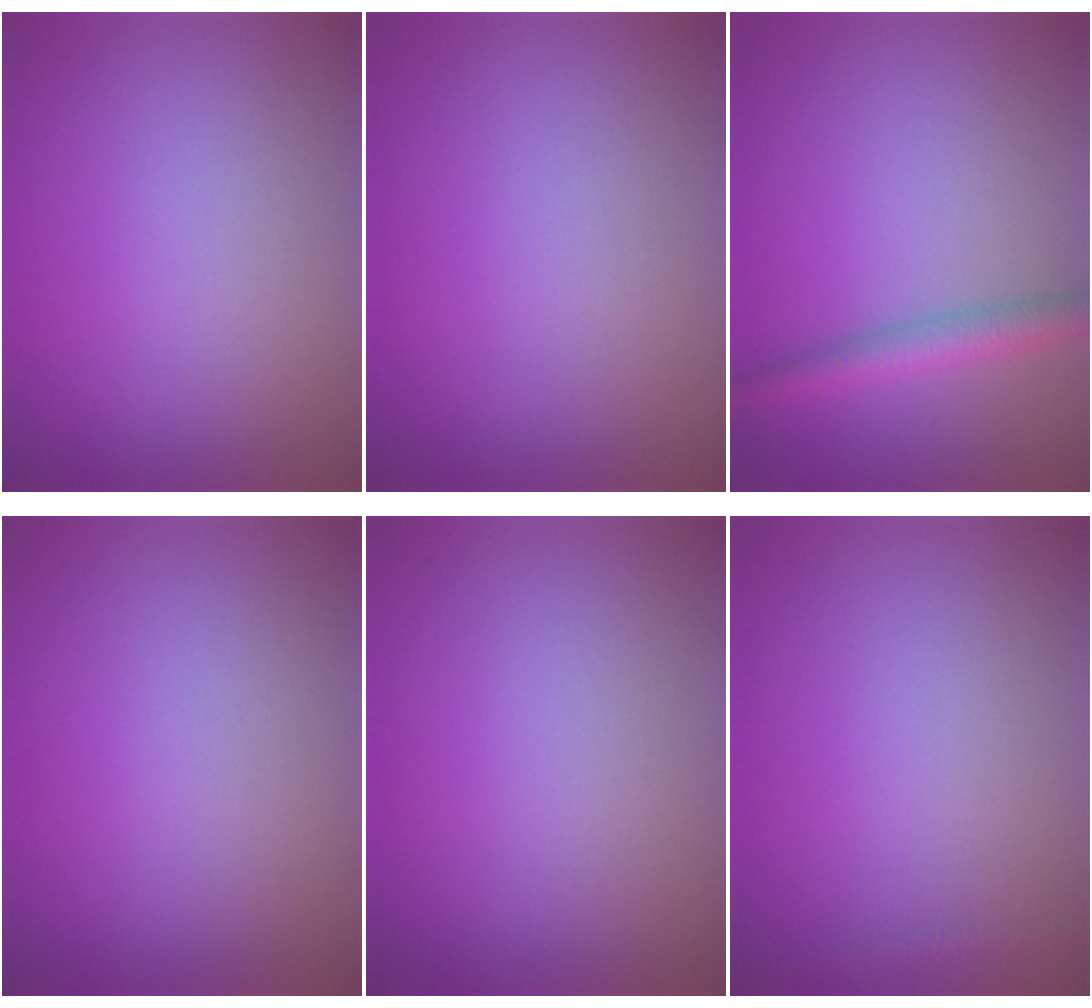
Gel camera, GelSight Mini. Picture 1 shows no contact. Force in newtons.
{"total": 0.0}
{"total": 3.0, "press": 3.0, "slide": 0.1}
{"total": 0.0}
{"total": 0.0}
{"total": 0.8, "press": 0.8, "slide": 0.0}